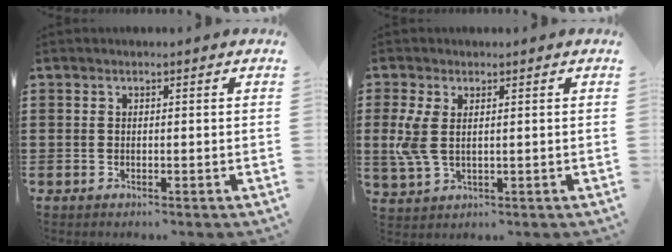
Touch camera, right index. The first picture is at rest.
{"total": 4.9, "force": [0.7, 2.4, 4.2], "torque": [-0.105, -0.003, 0.009]}